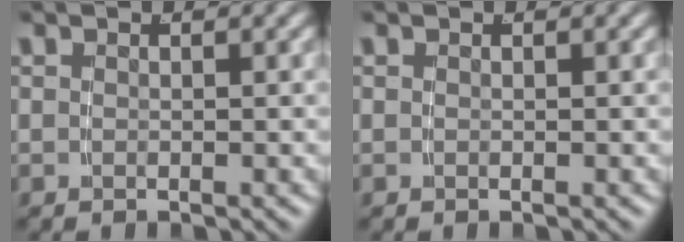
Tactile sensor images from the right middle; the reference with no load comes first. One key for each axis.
{"total": 0.0}